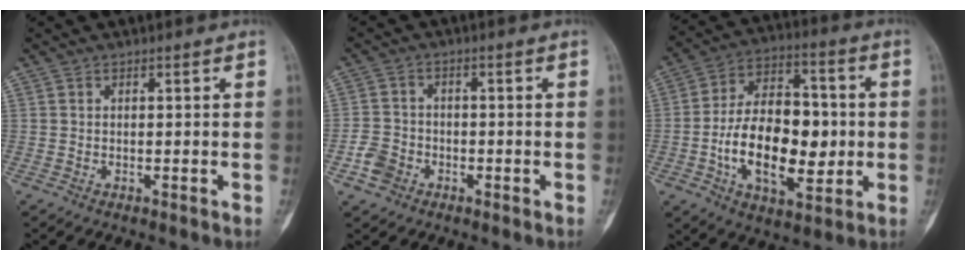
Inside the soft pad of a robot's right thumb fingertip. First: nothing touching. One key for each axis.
{"total": 4.5, "fx": -2.1, "fy": 3.6, "fz": 1.6, "tx": -0.018, "ty": 0.017, "tz": -0.041}
{"total": 19.6, "fx": -2.5, "fy": 11.2, "fz": 15.9, "tx": -0.238, "ty": 0.022, "tz": -0.037}